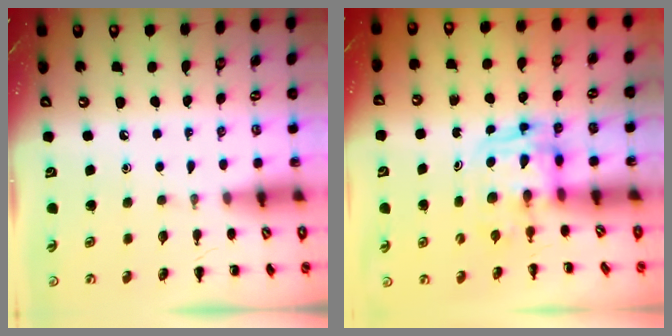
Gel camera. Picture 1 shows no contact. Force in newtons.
{"total": 2.7, "press": 2.7, "slide": 0.2}